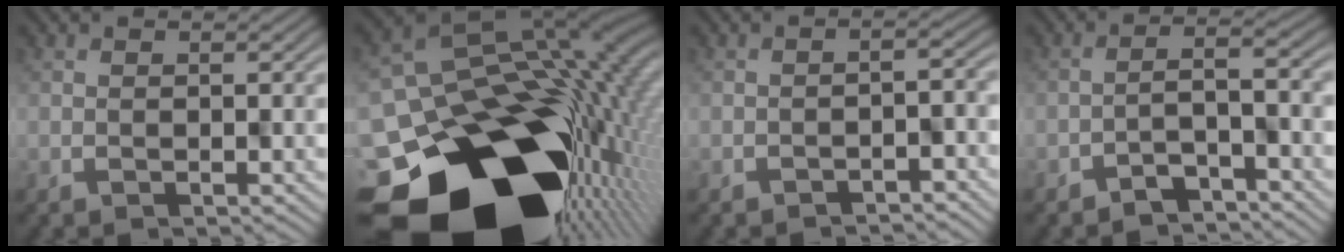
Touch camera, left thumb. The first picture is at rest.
{"total": 21.4, "force": [-8.7, 14.7, 12.9], "torque": [-0.236, -0.063, -0.100]}
{"total": 3.1, "force": [-2.7, 0.5, 1.5], "torque": [-0.018, 0.002, -0.039]}
{"total": 4.2, "force": [-3.7, 0.8, 2.0], "torque": [-0.028, 0.004, -0.065]}